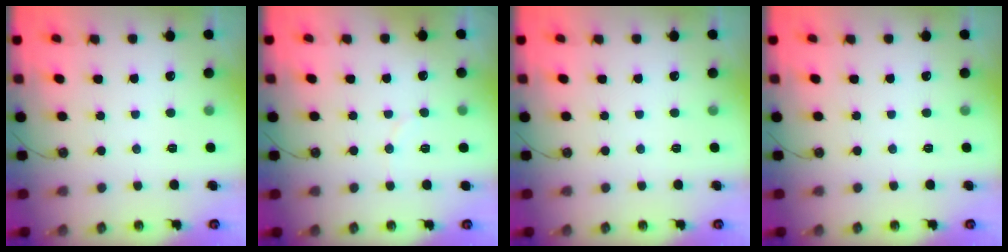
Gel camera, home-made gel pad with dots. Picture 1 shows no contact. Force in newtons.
{"total": 5.3, "press": 5.2, "slide": 1.1}
{"total": 0.0}
{"total": 0.0}